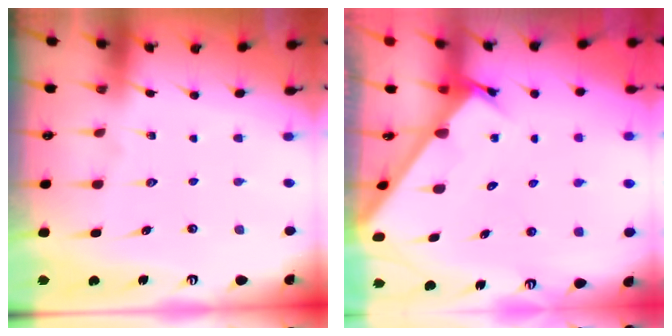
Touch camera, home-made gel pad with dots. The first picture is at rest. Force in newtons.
{"total": 2.2, "press": 2.2, "slide": 0.1}